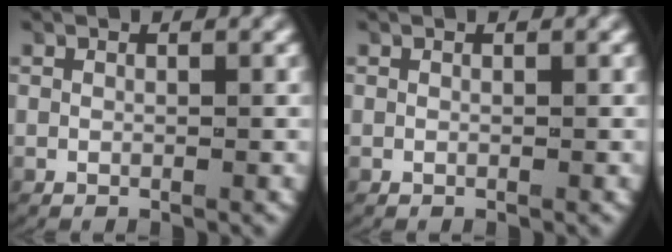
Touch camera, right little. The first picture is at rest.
{"total": 0.0}